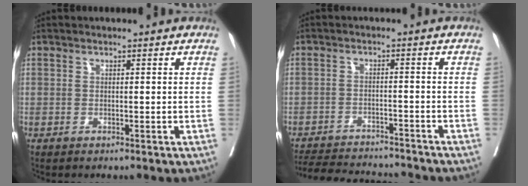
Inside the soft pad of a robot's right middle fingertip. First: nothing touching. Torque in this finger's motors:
{"motor_torque": [1.01, -1.13, 0.12, 0.08]}